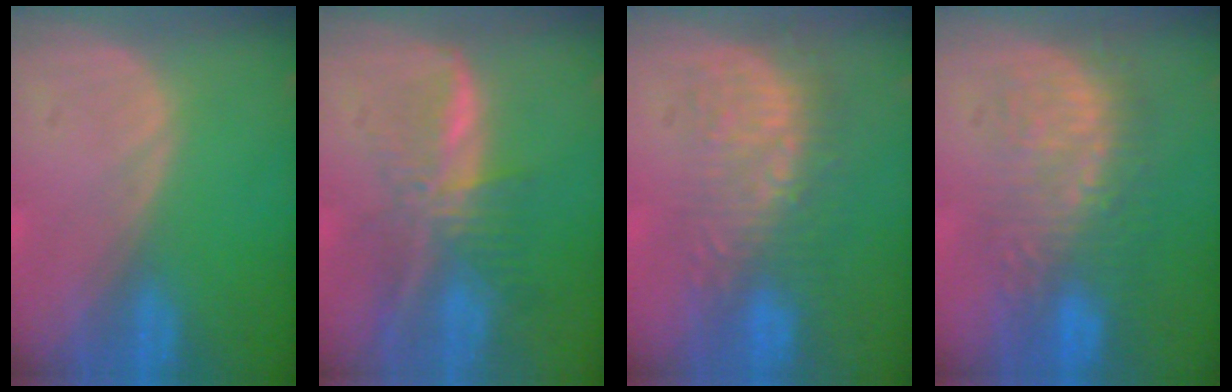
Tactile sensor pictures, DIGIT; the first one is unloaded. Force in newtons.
{"total": 7.9, "press": 6.7, "slide": 4.3}
{"total": 8.7, "press": 8.3, "slide": 2.5}
{"total": 9.4, "press": 9.0, "slide": 2.7}